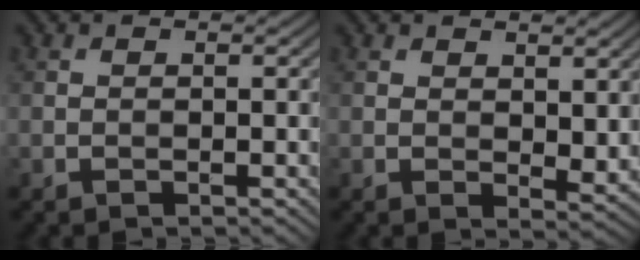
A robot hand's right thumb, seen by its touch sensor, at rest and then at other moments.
{"total": 3.1, "force": [1.7, 1.5, 2.2], "torque": [-0.036, -0.007, 0.033]}